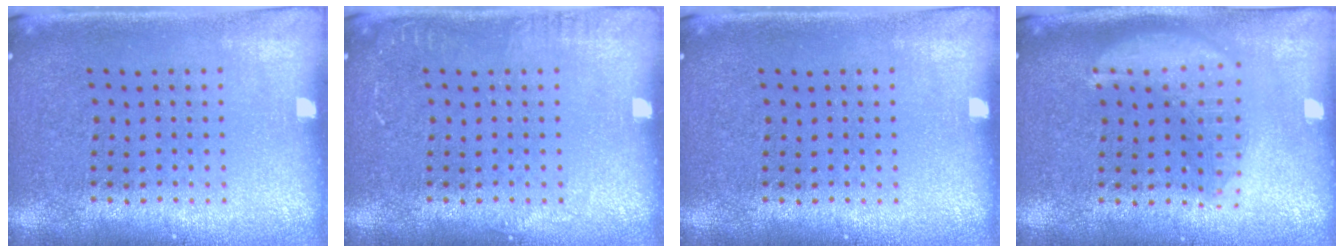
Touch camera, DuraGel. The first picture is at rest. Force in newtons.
{"total": 1.0, "press": 0.9, "slide": 0.1}
{"total": 0.0}
{"total": 2.9, "press": 2.9, "slide": 0.3}